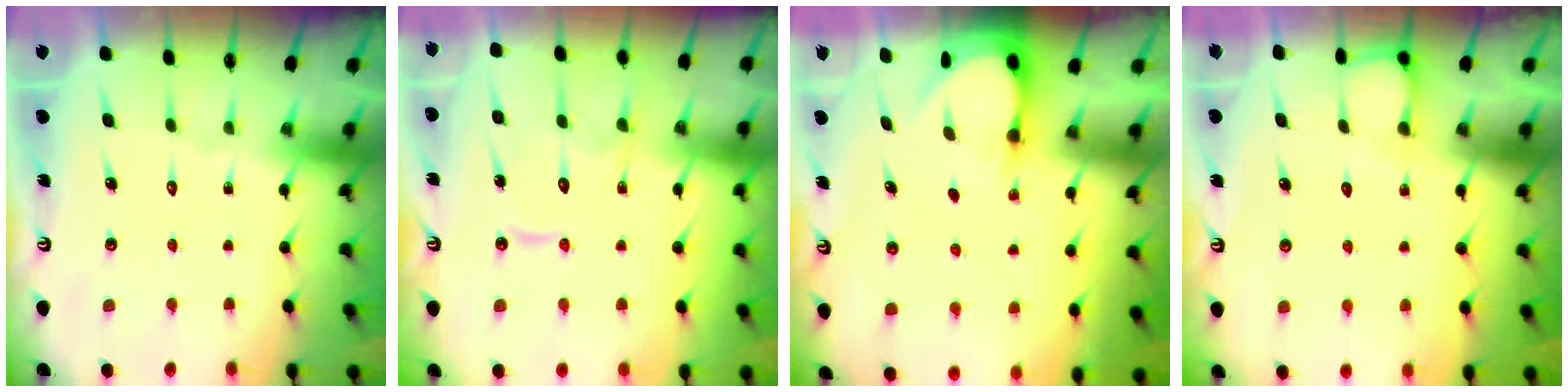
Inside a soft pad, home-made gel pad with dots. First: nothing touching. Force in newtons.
{"total": 11.9, "press": 11.9, "slide": 1.2}
{"total": 3.1, "press": 3.1, "slide": 0.4}
{"total": 3.9, "press": 3.9, "slide": 0.5}